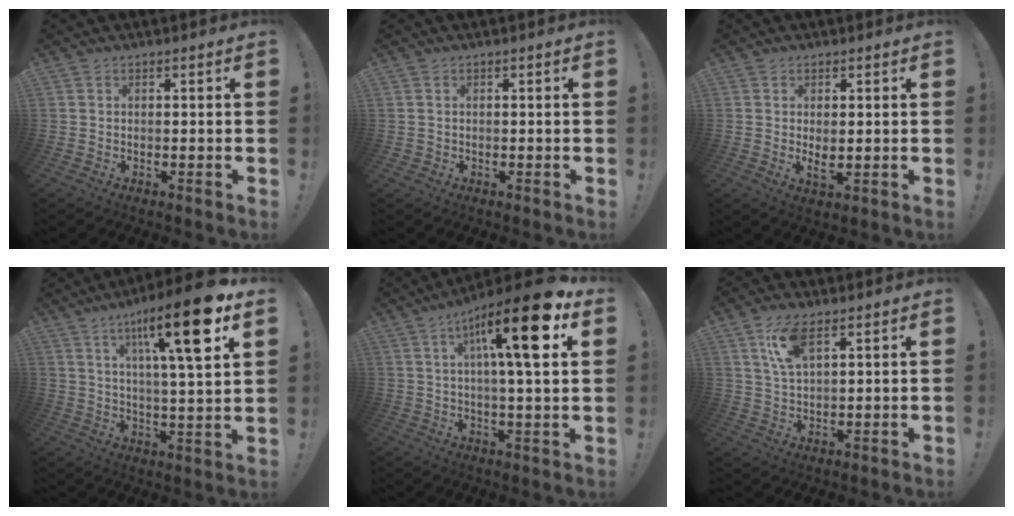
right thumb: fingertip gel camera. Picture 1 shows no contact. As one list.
[{"total": 1.0, "force": [0.0, 1.0, 0.2], "torque": [-0.002, 0.002, 0.000]}, {"total": 3.4, "force": [0.5, 1.5, 3.0], "torque": [-0.047, -0.007, 0.007]}, {"total": 18.4, "force": [8.7, 3.1, 15.9], "torque": [-0.246, -0.040, 0.119]}, {"total": 17.7, "force": [6.0, 3.4, 16.4], "torque": [-0.261, -0.019, 0.075]}, {"total": 8.7, "force": [4.6, 3.5, 6.5], "torque": [-0.120, -0.005, 0.084]}]